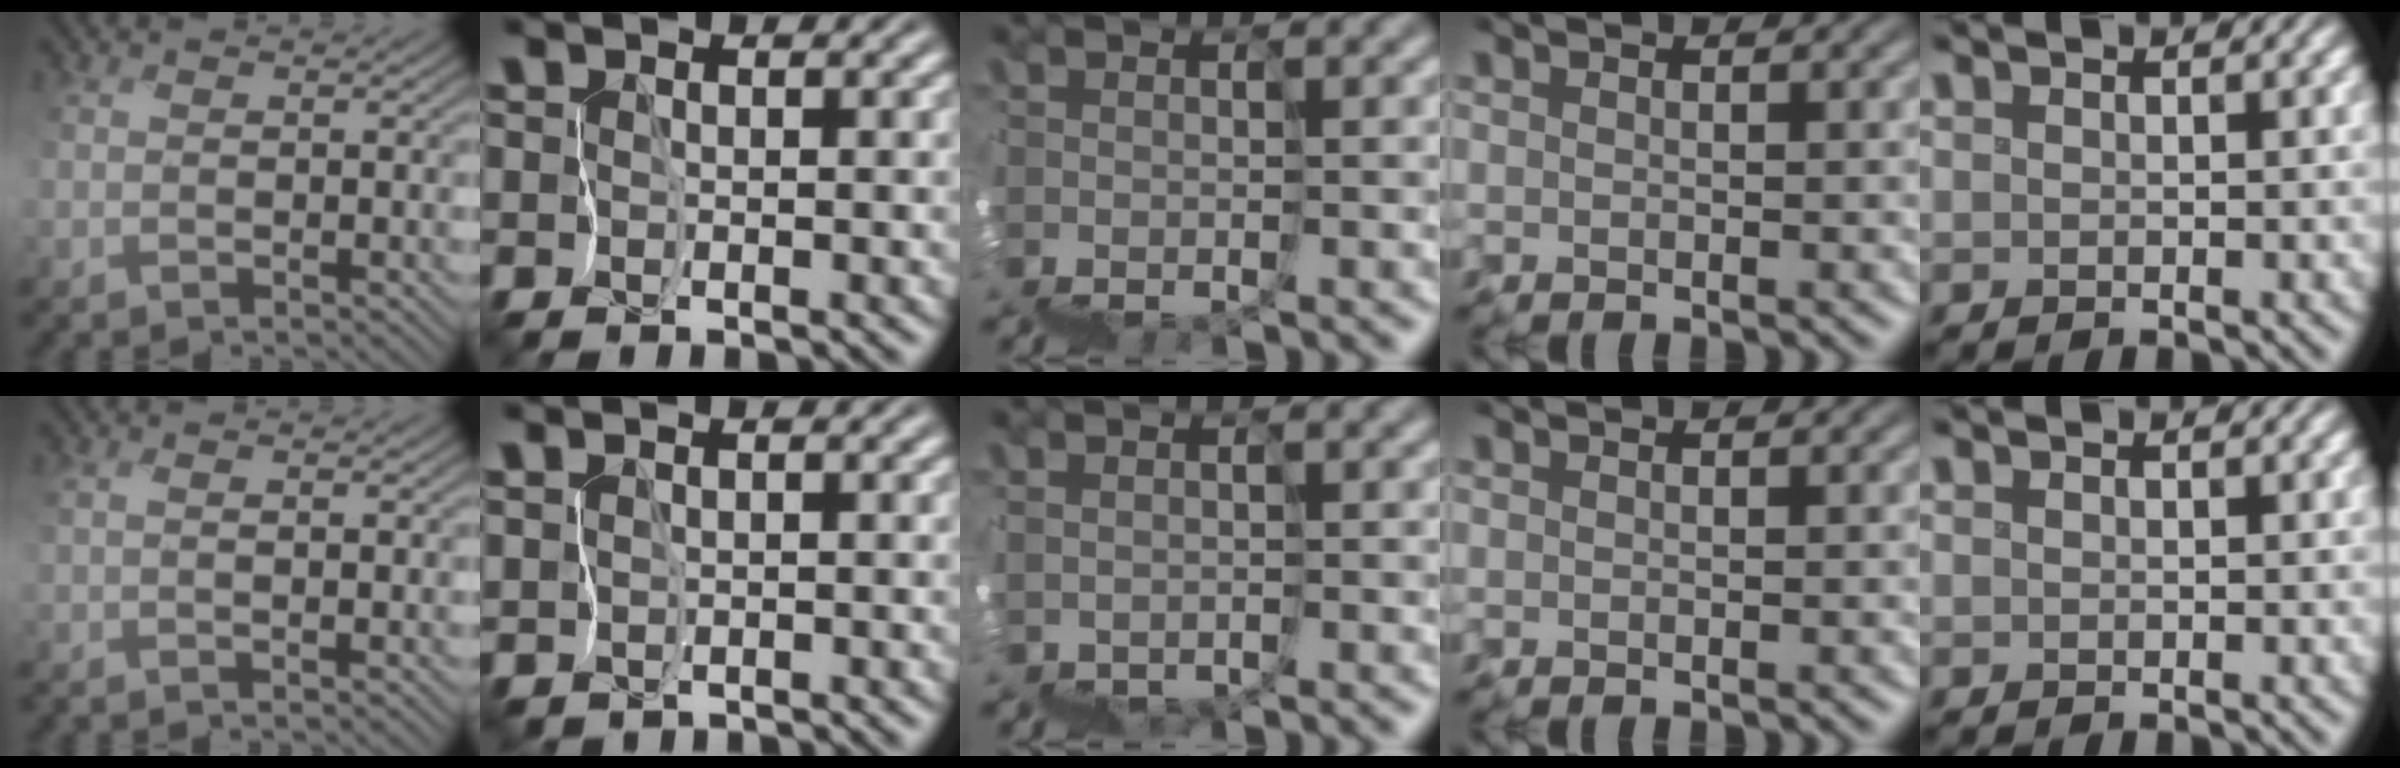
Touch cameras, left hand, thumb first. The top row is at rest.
{"thumb": {"total": 1.3, "force": [0.1, 0.2, 1.2], "torque": [-0.030, 0.004, 0.000]}, "middle": {"total": 0.9, "force": [-0.2, 0.6, 0.7], "torque": [-0.015, -0.003, 0.000]}}